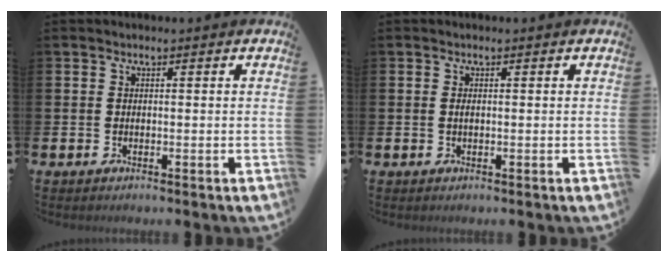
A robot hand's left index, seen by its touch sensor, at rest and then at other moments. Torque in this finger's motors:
{"motor_torque": [0.16, 0.14, -0.01, 0.00]}